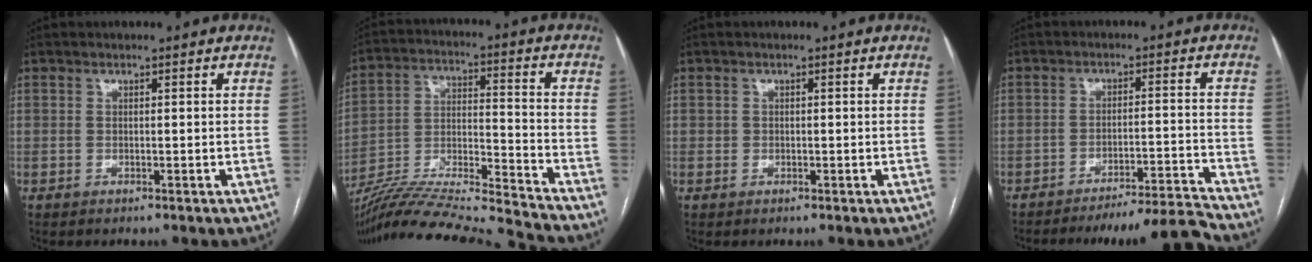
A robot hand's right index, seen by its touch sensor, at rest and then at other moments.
{"total": 21.8, "force": [-20.4, -1.2, 7.7], "torque": [-0.162, -0.013, -0.339]}
{"total": 0.8, "force": [0.1, 0.8, 0.1], "torque": [0.000, 0.005, 0.003]}
{"total": 10.8, "force": [-10.3, -2.3, 2.0], "torque": [-0.014, 0.005, -0.160]}